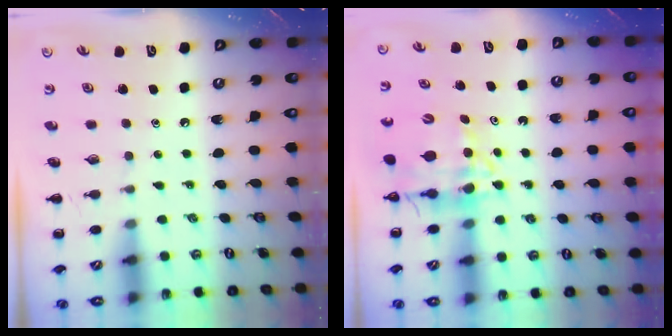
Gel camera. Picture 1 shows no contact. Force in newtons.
{"total": 13.5, "press": 12.9, "slide": 4.2}